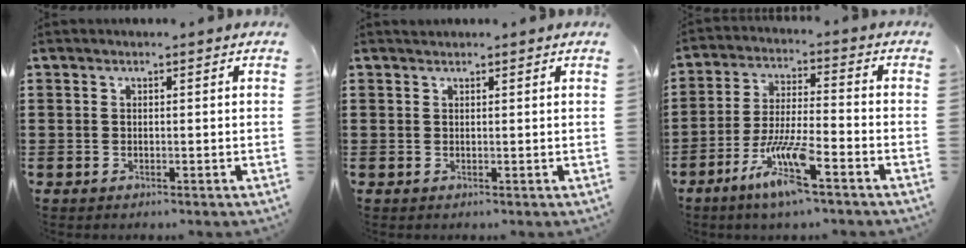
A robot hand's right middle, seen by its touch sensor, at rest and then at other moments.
{"total": 0.0}
{"total": 9.2, "force": [-5.5, 1.4, 7.2], "torque": [-0.146, -0.007, -0.104]}